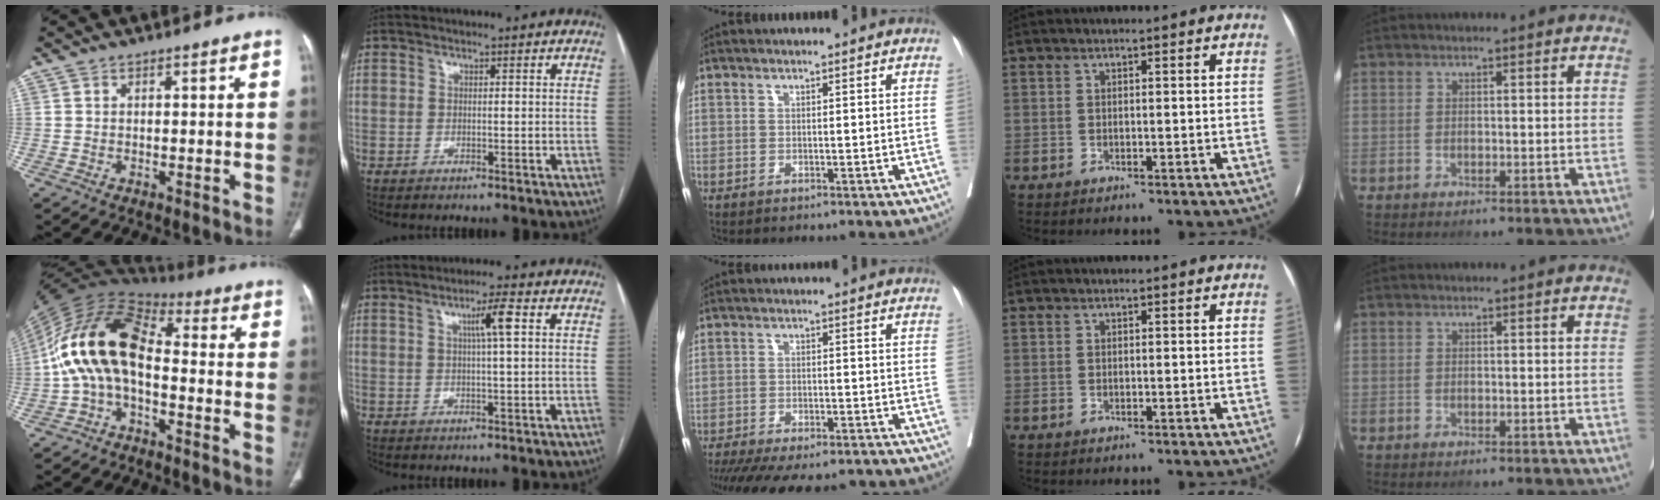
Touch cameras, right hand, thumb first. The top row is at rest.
{"thumb": {"total": 15.3, "force": [-1.7, 8.7, 12.4], "torque": [-0.227, 0.057, -0.044]}, "index": {"total": 4.4, "force": [1.3, -0.3, 4.2], "torque": [-0.072, 0.004, 0.021]}, "middle": {"total": 17.3, "force": [-14.7, 5.1, 7.6], "torque": [-0.160, -0.020, -0.199]}}